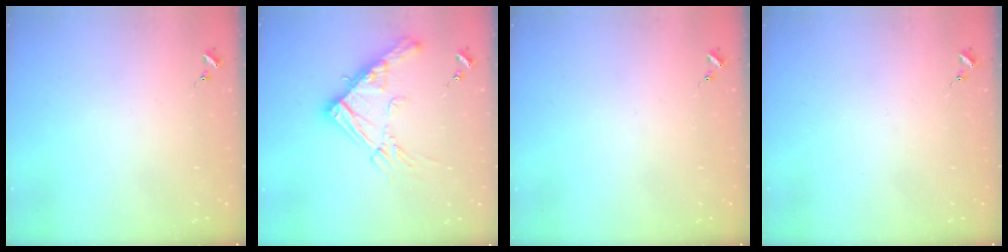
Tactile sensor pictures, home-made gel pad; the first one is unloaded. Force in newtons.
{"total": 16.4, "press": 16.4, "slide": 1.8}
{"total": 0.0}
{"total": 0.0}